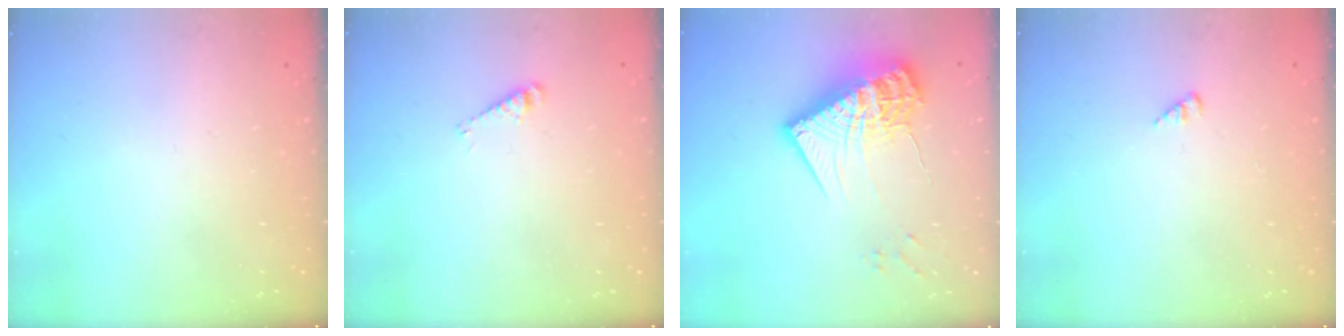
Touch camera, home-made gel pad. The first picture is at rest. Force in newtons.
{"total": 3.5, "press": 3.4, "slide": 0.4}
{"total": 19.8, "press": 19.7, "slide": 1.9}
{"total": 2.1, "press": 2.1, "slide": 0.3}